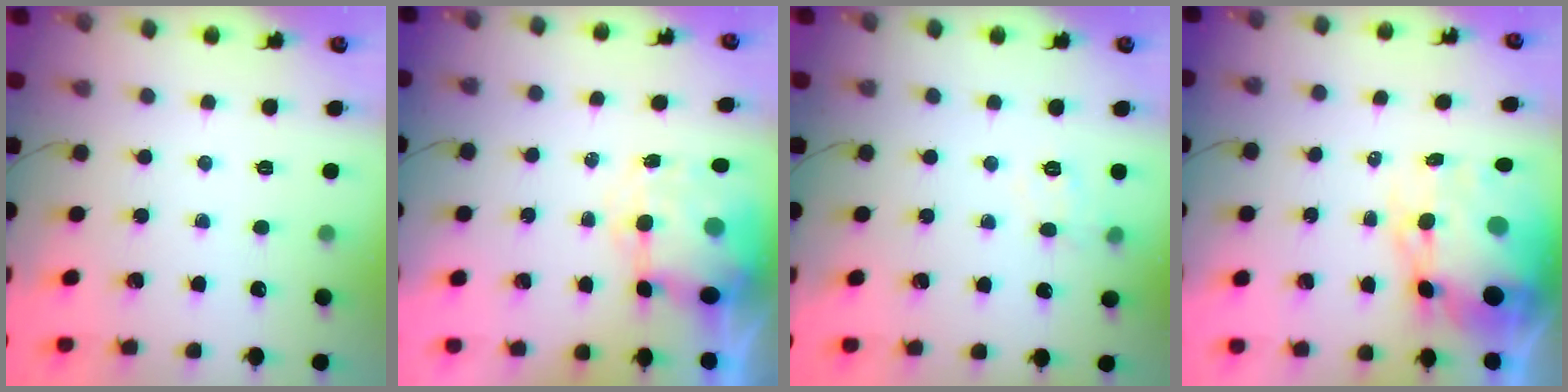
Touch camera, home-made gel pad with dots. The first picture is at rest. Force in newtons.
{"total": 7.7, "press": 7.5, "slide": 1.8}
{"total": 7.9, "press": 7.7, "slide": 1.5}
{"total": 12.1, "press": 11.7, "slide": 3.1}